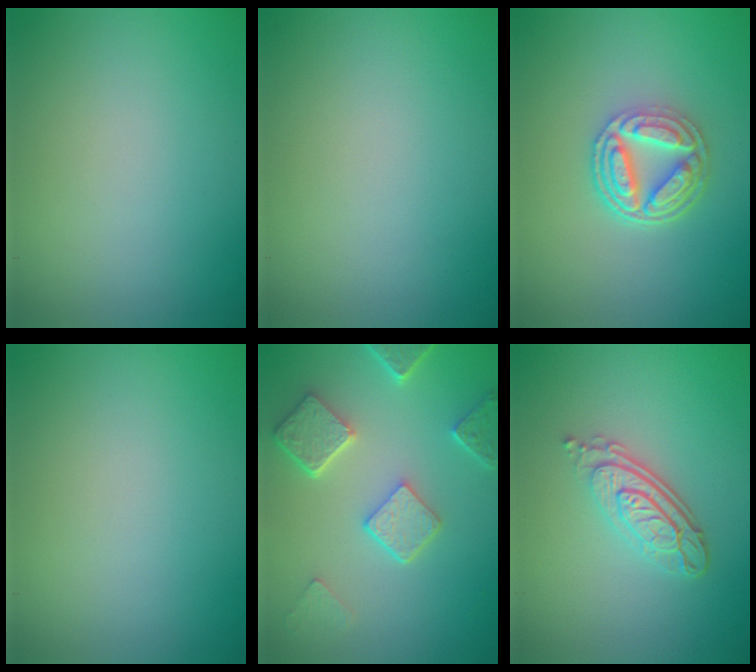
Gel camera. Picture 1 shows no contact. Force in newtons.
{"total": 0.0}
{"total": 5.0, "press": 3.8, "slide": 3.2}
{"total": 0.0}
{"total": 4.8, "press": 3.7, "slide": 3.0}
{"total": 4.4, "press": 3.1, "slide": 3.1}